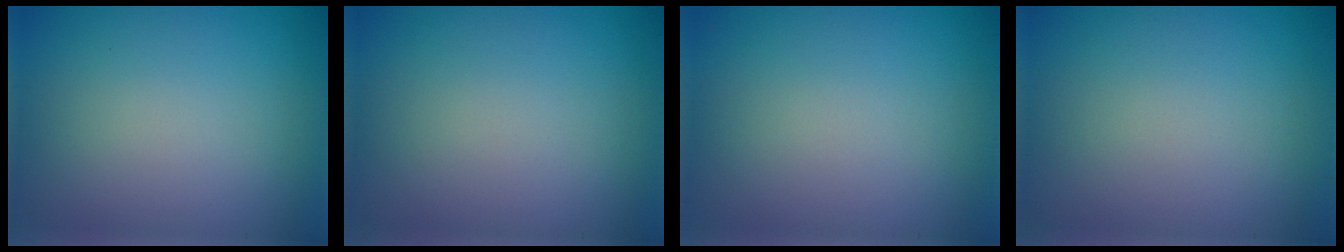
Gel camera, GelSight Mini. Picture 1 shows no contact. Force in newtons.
{"total": 0.0}
{"total": 0.0}
{"total": 0.0}